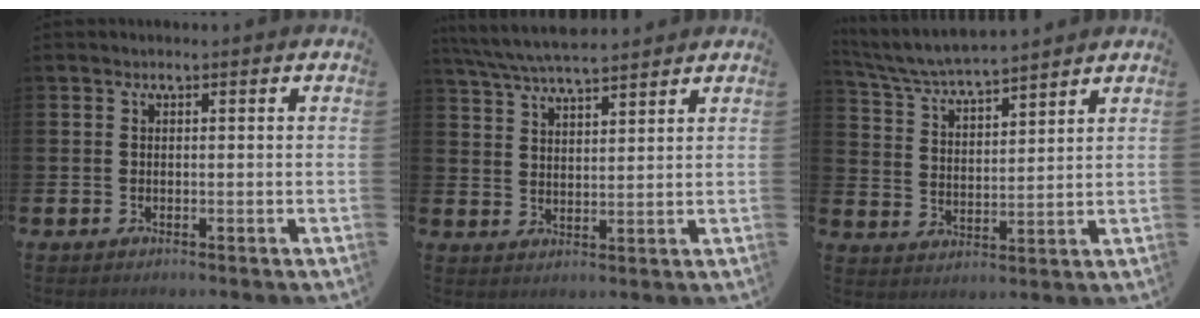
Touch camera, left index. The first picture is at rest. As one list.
[{"total": 6.2, "force": [5.9, 0.8, 1.7], "torque": [-0.059, -0.021, 0.109]}, {"total": 6.0, "force": [5.8, 0.3, 1.1], "torque": [-0.050, -0.037, 0.103]}]